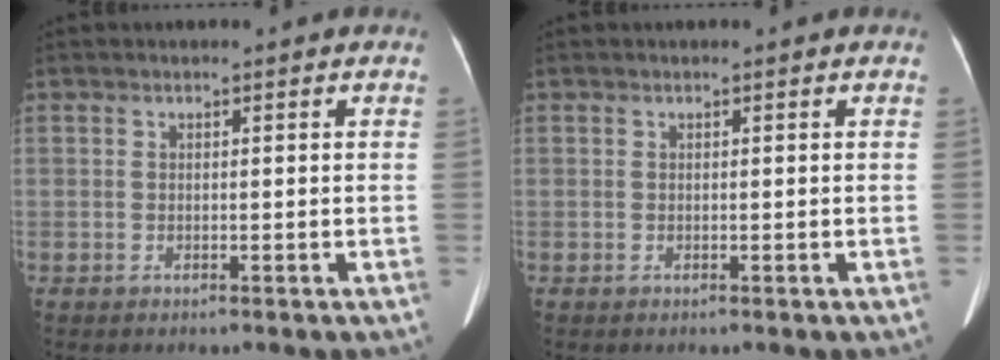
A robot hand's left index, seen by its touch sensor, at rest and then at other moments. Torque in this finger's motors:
{"motor_torque": [0.01, 0.00, 0.00, 0.00]}